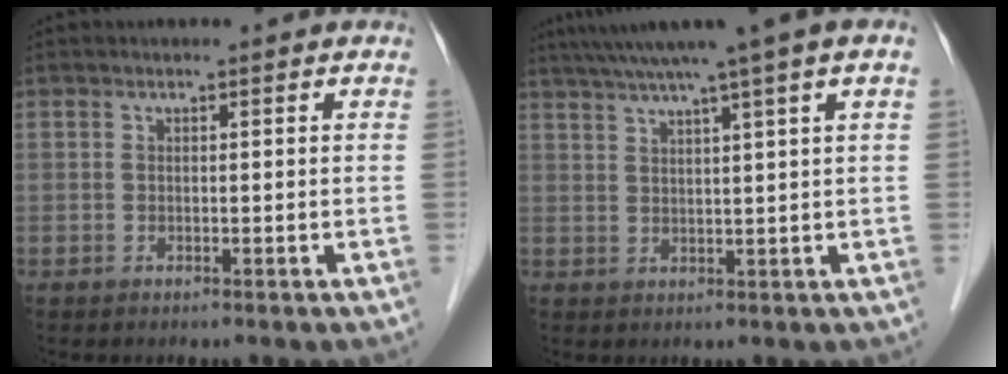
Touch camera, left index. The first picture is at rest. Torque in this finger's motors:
{"motor_torque": [0.32, -0.53, 0.97, 0.21]}